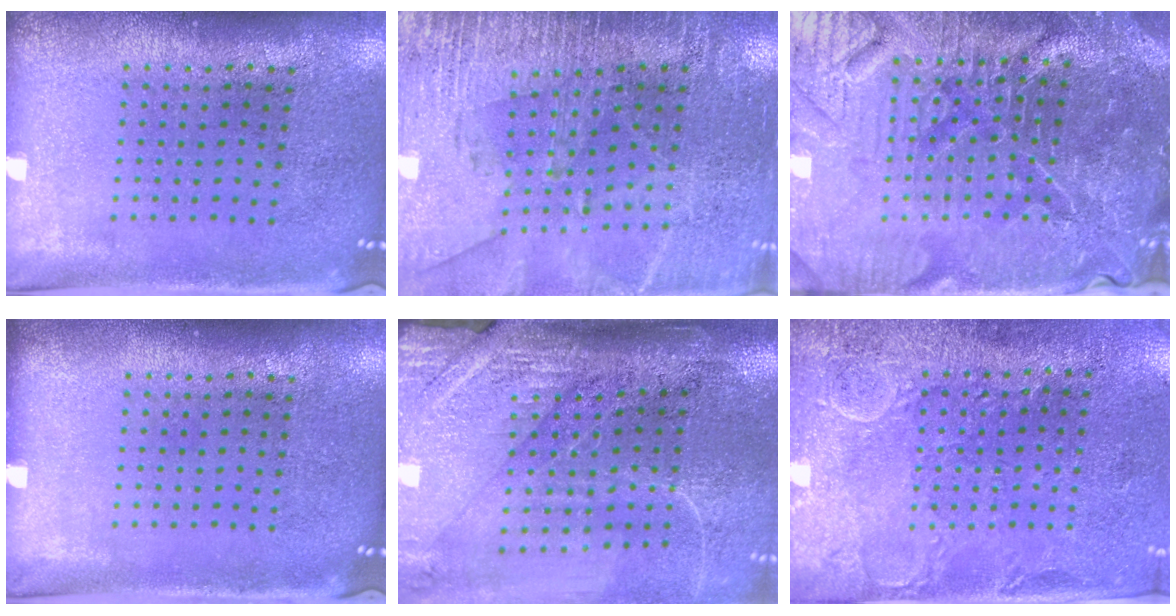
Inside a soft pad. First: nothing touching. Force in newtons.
{"total": 3.0, "press": 2.9, "slide": 0.6}
{"total": 6.0, "press": 5.5, "slide": 2.3}
{"total": 0.0}
{"total": 4.2, "press": 3.6, "slide": 2.1}
{"total": 2.7, "press": 2.4, "slide": 1.2}